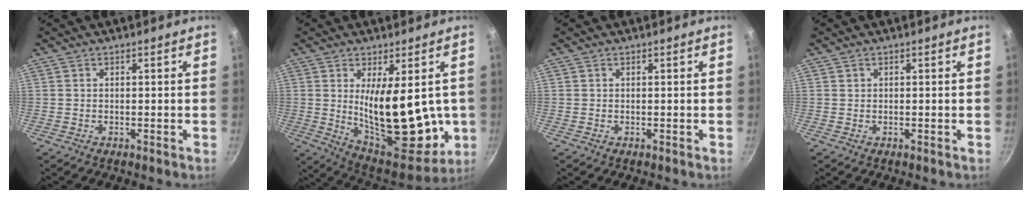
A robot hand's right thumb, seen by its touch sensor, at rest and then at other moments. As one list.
[{"total": 19.8, "force": [0.1, 8.8, 17.7], "torque": [-0.229, -0.046, 0.026]}, {"total": 0.0}, {"total": 0.0}]